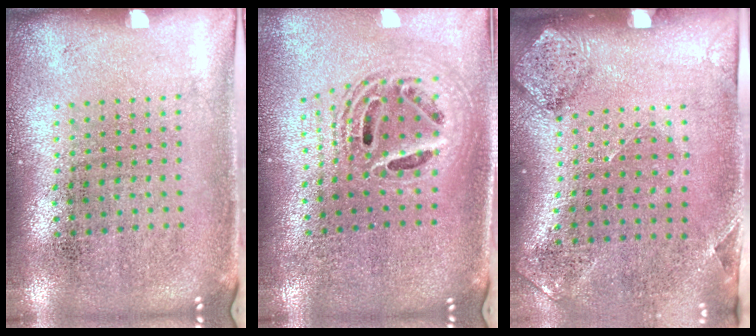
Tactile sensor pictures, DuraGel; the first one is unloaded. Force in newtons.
{"total": 2.0, "press": 1.6, "slide": 1.2}
{"total": 1.7, "press": 1.3, "slide": 1.2}